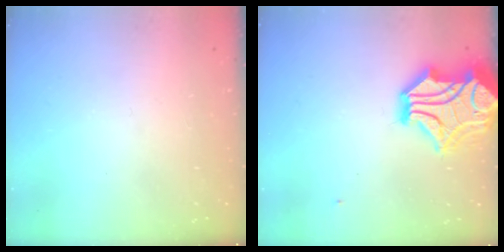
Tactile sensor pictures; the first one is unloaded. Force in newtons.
{"total": 14.0, "press": 13.8, "slide": 2.6}